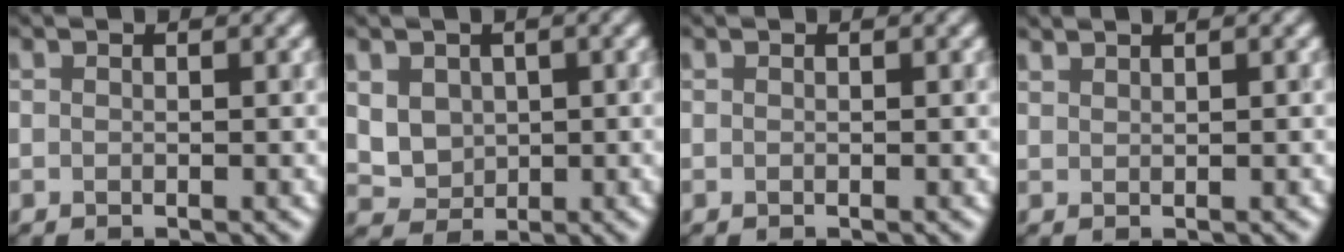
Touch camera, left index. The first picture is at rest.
{"total": 3.3, "force": [0.9, 2.7, 1.7], "torque": [-0.043, -0.001, 0.027]}
{"total": 0.0}
{"total": 1.1, "force": [1.1, 0.1, 0.3], "torque": [-0.007, 0.001, 0.017]}